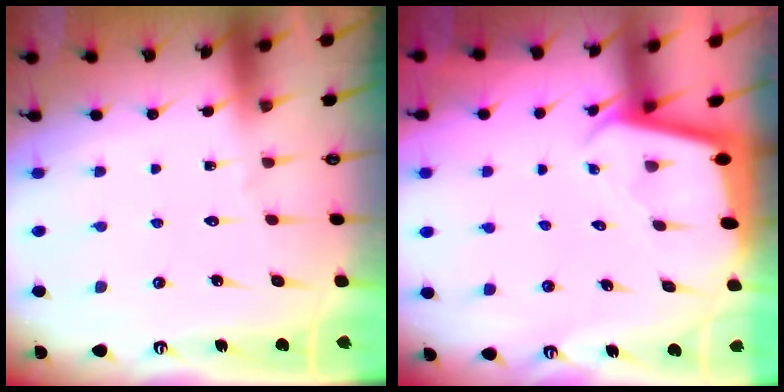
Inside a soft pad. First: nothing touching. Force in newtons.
{"total": 2.0, "press": 2.0, "slide": 0.1}